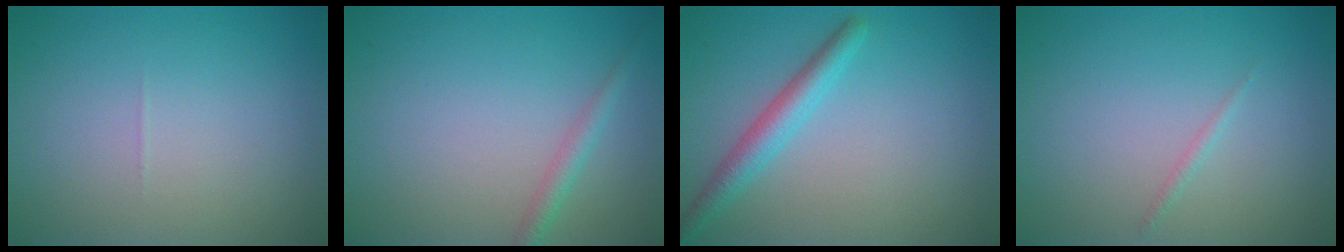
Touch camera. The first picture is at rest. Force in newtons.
{"total": 1.5, "press": 1.5, "slide": 0.1}
{"total": 2.8, "press": 2.8, "slide": 0.1}
{"total": 0.6, "press": 0.6, "slide": 0.0}